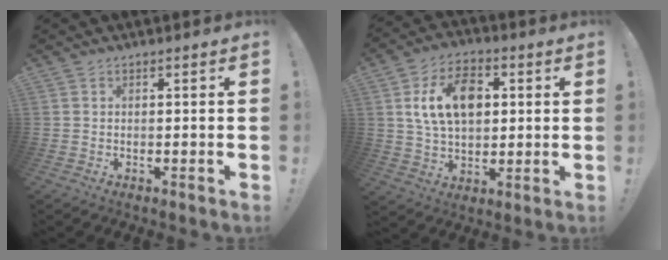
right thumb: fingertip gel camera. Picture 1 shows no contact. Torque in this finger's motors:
{"motor_torque": [0.38, 0.49, -0.02, 0.01, 0.00]}